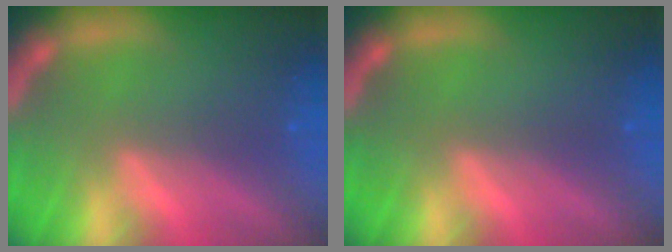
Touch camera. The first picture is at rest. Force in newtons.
{"total": 0.0}